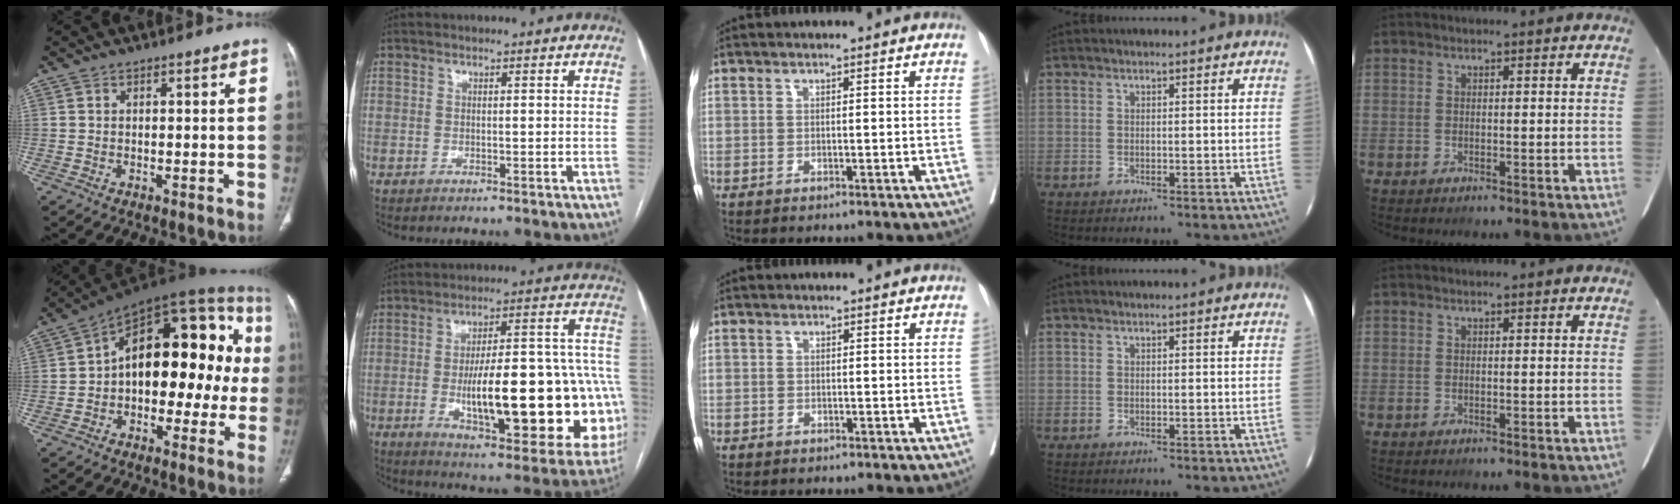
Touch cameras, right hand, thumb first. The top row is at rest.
{"thumb": {"total": 23.1, "force": [0.0, 12.9, 19.1], "torque": [-0.230, 0.058, -0.014]}, "index": {"total": 29.3, "force": [-5.2, 7.7, 27.8], "torque": [-0.312, 0.019, -0.055]}, "middle": {"total": 0.6, "force": [-0.2, 0.6, -0.1], "torque": [0.006, 0.007, -0.008]}}